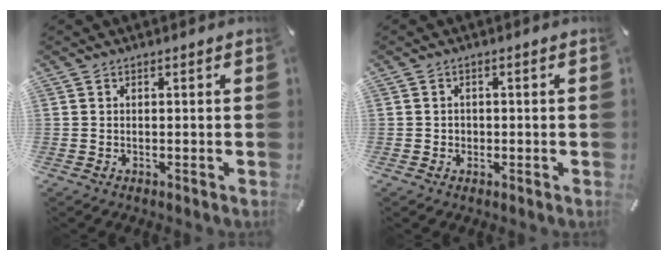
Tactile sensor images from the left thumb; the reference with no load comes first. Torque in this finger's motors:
{"motor_torque": [-0.02, -0.11, 0.00, 0.09, 0.00]}